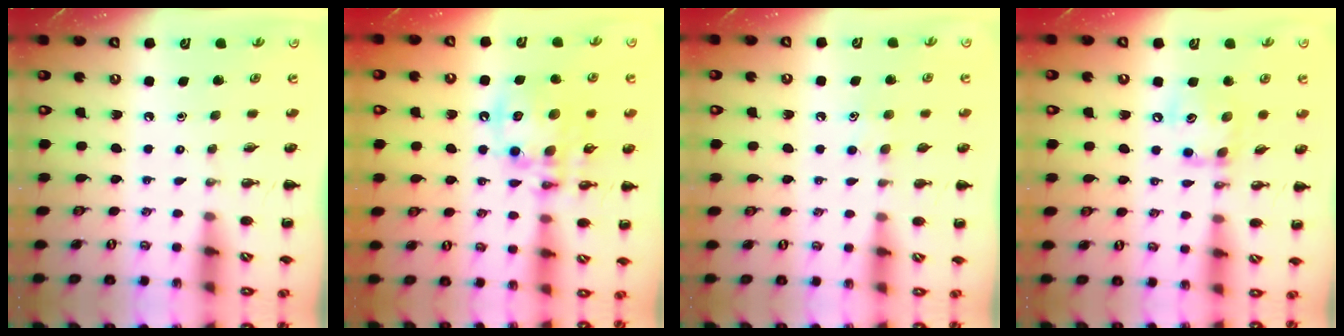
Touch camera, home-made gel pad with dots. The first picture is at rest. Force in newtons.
{"total": 14.3, "press": 14.0, "slide": 3.2}
{"total": 5.1, "press": 4.8, "slide": 1.5}
{"total": 11.1, "press": 11.1, "slide": 0.8}